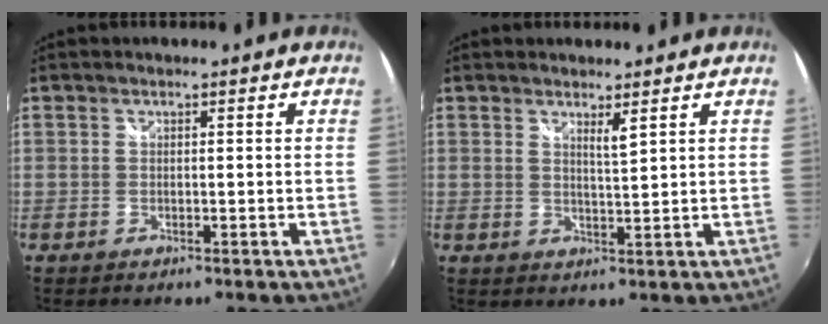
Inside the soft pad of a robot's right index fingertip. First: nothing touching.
{"total": 2.4, "force": [1.6, 0.0, 1.8], "torque": [-0.032, -0.005, 0.024]}